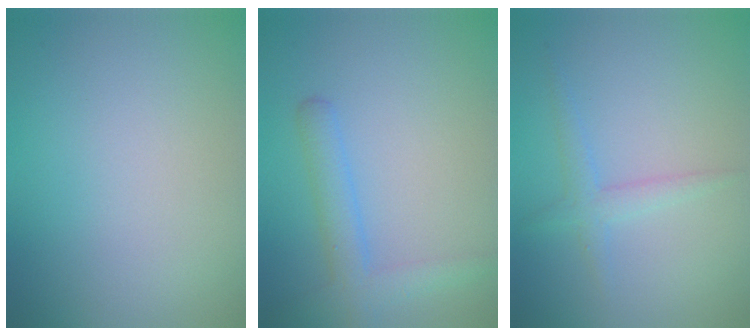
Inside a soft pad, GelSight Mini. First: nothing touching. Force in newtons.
{"total": 3.0, "press": 3.0, "slide": 0.2}
{"total": 1.7, "press": 1.7, "slide": 0.1}